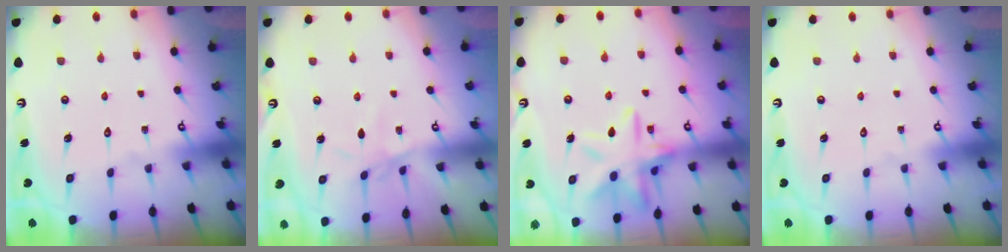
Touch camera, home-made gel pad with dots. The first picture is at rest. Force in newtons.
{"total": 3.1, "press": 3.1, "slide": 0.2}
{"total": 14.3, "press": 14.3, "slide": 0.9}
{"total": 0.0}